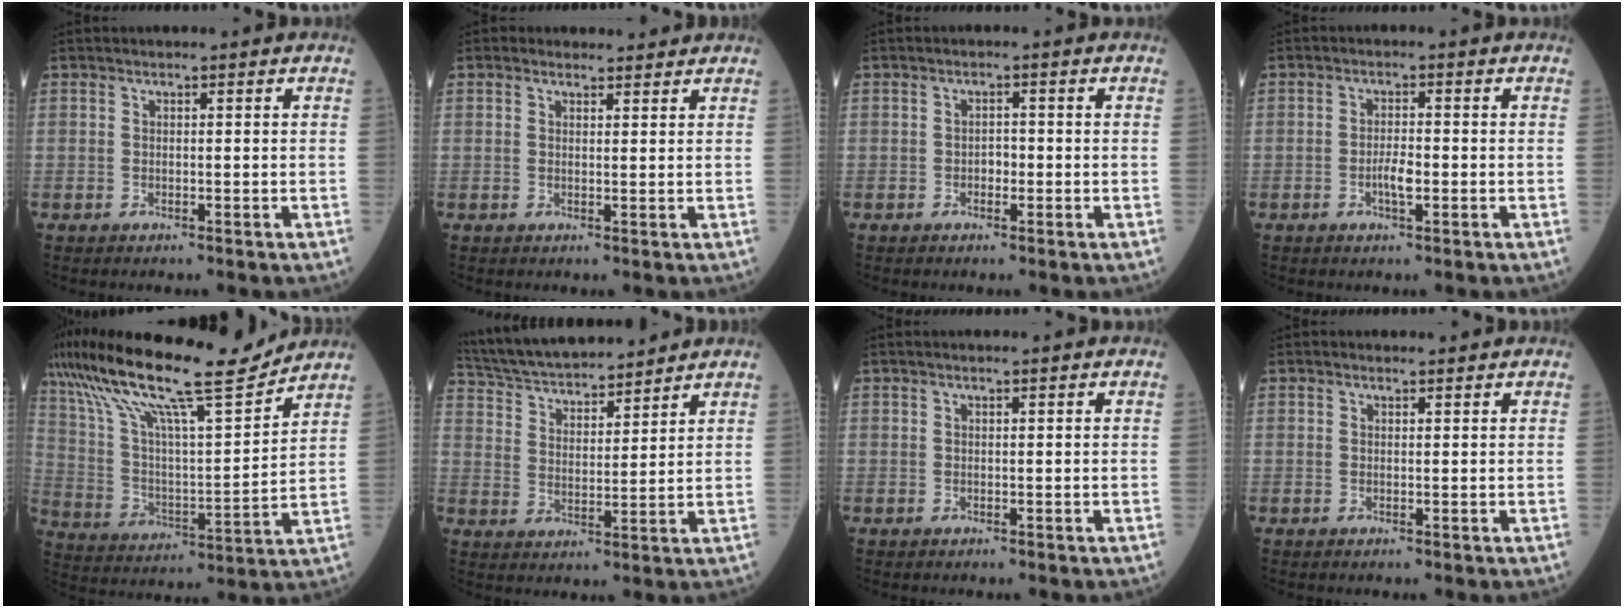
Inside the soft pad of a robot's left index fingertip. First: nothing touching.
{"total": 2.3, "force": [2.1, 0.9, 0.1], "torque": [-0.005, 0.009, 0.029]}
{"total": 1.4, "force": [-0.4, 0.8, 1.0], "torque": [-0.012, 0.005, -0.009]}
{"total": 2.6, "force": [-0.8, 0.6, 2.4], "torque": [-0.045, 0.002, -0.014]}
{"total": 21.9, "force": [17.8, 2.4, 12.5], "torque": [-0.244, 0.018, 0.311]}
{"total": 16.4, "force": [15.0, 2.9, 5.9], "torque": [-0.114, 0.031, 0.261]}
{"total": 1.0, "force": [0.7, 0.0, 0.7], "torque": [-0.015, 0.009, 0.012]}
{"total": 0.9, "force": [0.9, 0.2, 0.2], "torque": [-0.013, 0.005, 0.015]}